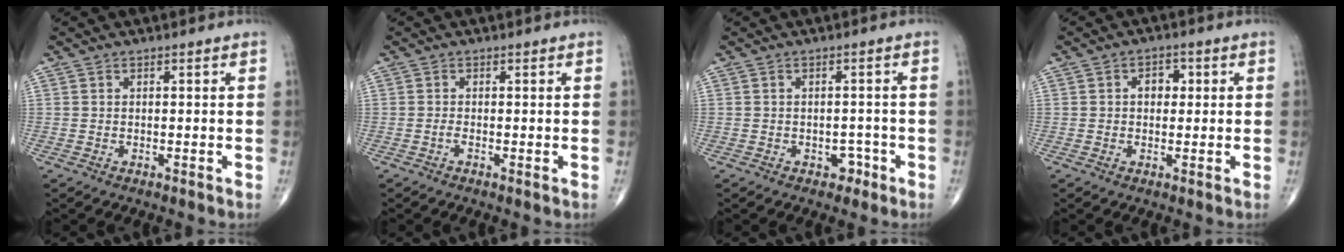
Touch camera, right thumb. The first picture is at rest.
{"total": 0.8, "force": [-0.4, 0.1, 0.7], "torque": [-0.014, -0.001, -0.010]}
{"total": 2.5, "force": [-1.4, 1.8, 1.1], "torque": [0.005, 0.010, -0.018]}
{"total": 3.3, "force": [0.4, 2.5, 2.2], "torque": [-0.013, 0.009, 0.002]}